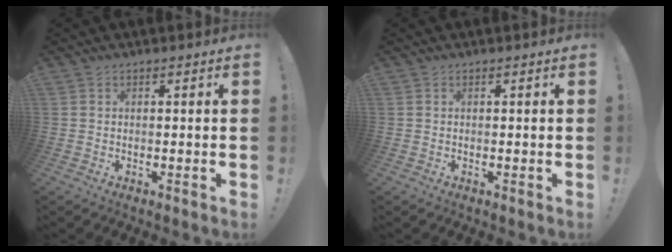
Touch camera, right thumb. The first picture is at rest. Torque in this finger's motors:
{"motor_torque": [0.00, 0.00, 0.00, 0.00, 0.00]}